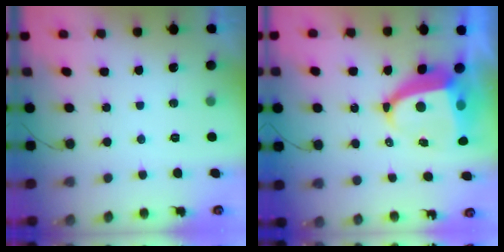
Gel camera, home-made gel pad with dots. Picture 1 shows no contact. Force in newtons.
{"total": 10.5, "press": 10.4, "slide": 1.4}